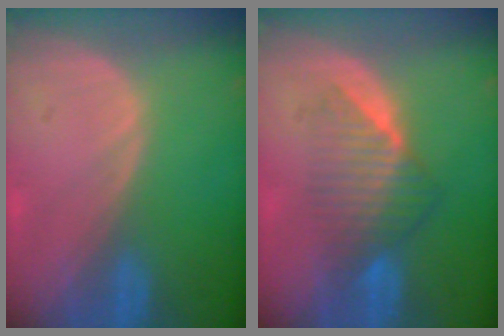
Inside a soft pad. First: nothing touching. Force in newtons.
{"total": 6.9, "press": 6.5, "slide": 2.5}